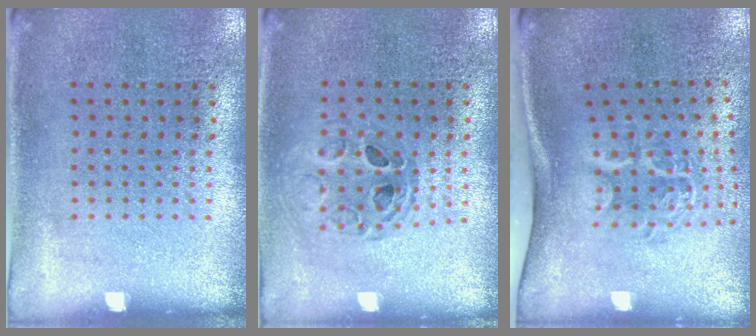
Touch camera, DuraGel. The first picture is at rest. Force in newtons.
{"total": 0.8, "press": 0.8, "slide": 0.1}
{"total": 2.1, "press": 1.4, "slide": 1.6}